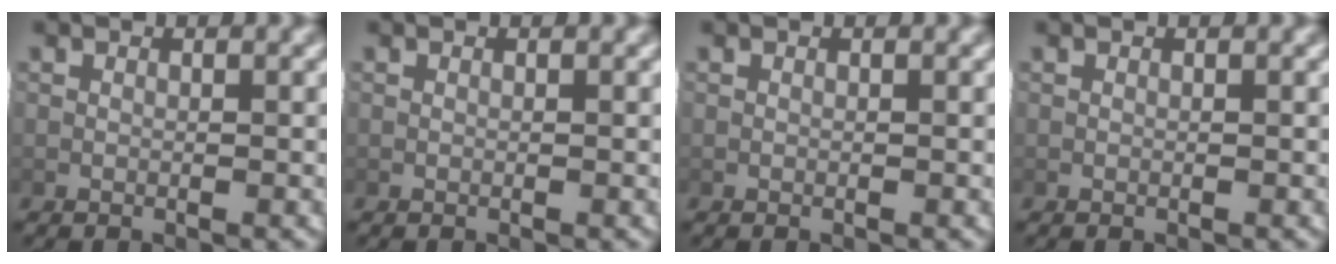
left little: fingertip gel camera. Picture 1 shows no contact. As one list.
[{"total": 0.0}, {"total": 0.0}, {"total": 0.0}]